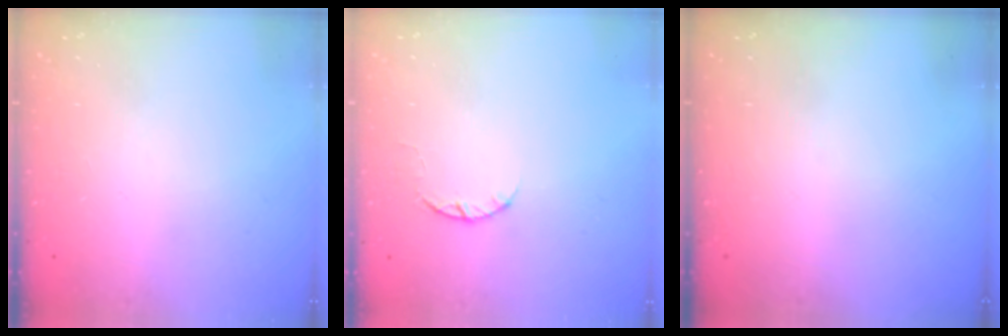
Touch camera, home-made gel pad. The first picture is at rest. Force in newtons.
{"total": 2.5, "press": 2.4, "slide": 0.4}
{"total": 0.0}